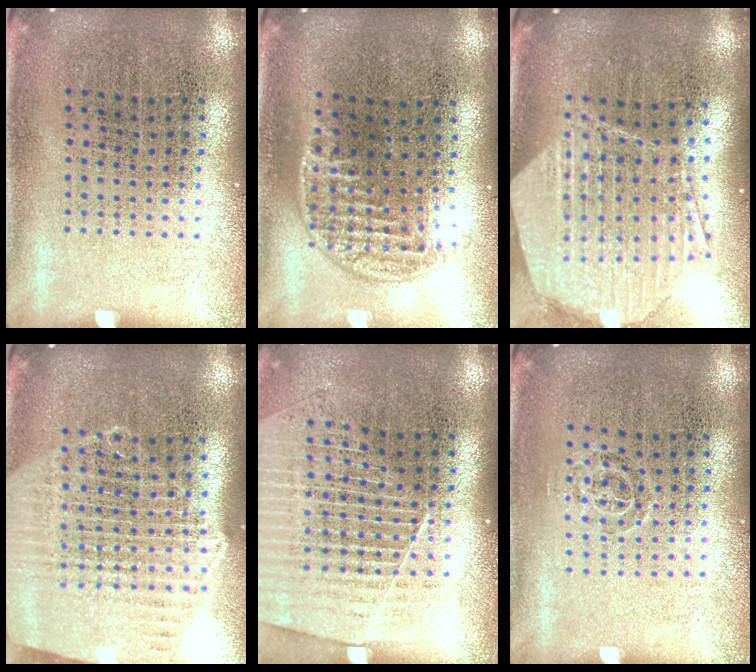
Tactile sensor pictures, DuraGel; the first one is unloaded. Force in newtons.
{"total": 1.3, "press": 1.1, "slide": 0.6}
{"total": 2.3, "press": 1.9, "slide": 1.3}
{"total": 1.9, "press": 1.8, "slide": 0.7}
{"total": 1.3, "press": 1.3, "slide": 0.3}
{"total": 0.7, "press": 0.5, "slide": 0.6}